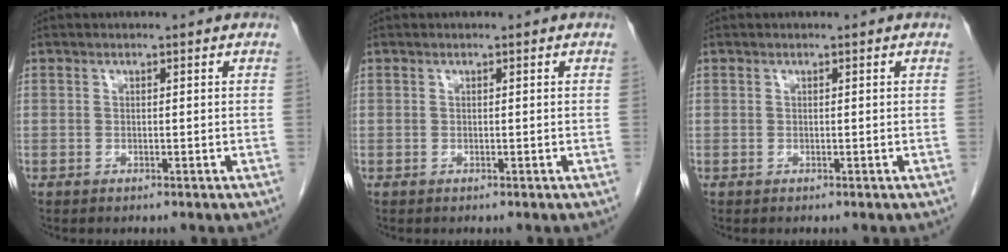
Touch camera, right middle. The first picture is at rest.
{"total": 0.0}
{"total": 0.0}